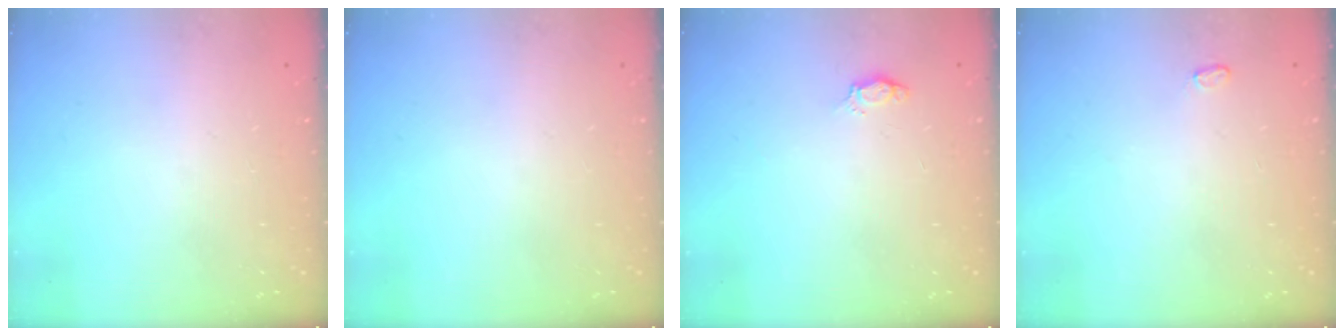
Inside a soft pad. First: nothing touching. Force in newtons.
{"total": 0.0}
{"total": 2.8, "press": 2.7, "slide": 0.4}
{"total": 2.6, "press": 2.6, "slide": 0.3}